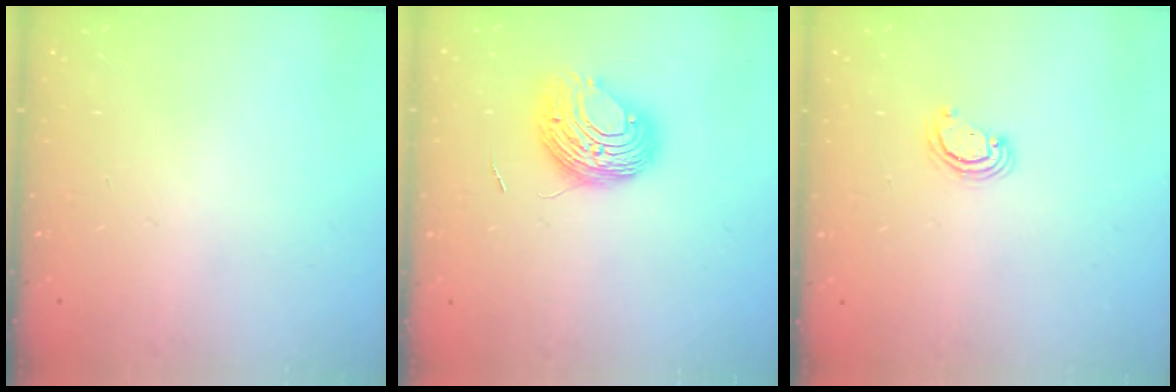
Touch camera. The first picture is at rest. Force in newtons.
{"total": 9.5, "press": 9.5, "slide": 0.7}
{"total": 2.8, "press": 2.8, "slide": 0.3}